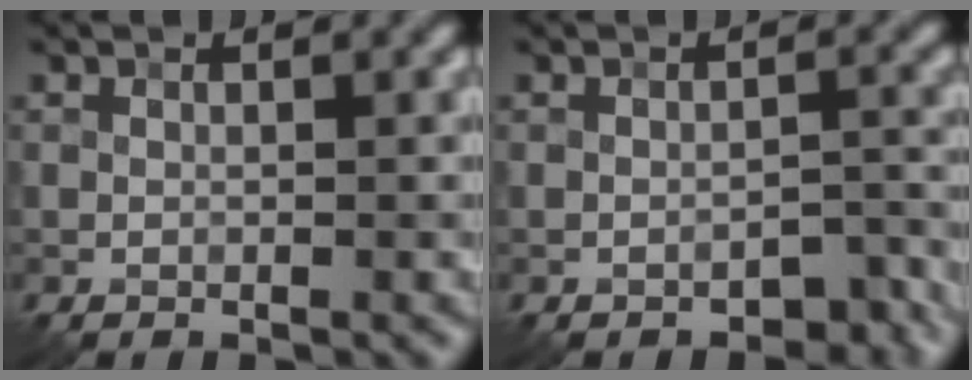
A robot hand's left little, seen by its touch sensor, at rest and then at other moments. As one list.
[{"total": 2.5, "force": [-2.0, 1.0, 1.1], "torque": [-0.009, 0.007, -0.026]}]